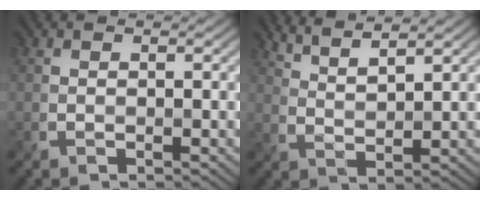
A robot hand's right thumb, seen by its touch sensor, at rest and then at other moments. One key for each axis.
{"total": 4.9, "fx": 4.0, "fy": 0.7, "fz": 2.7, "tx": -0.045, "ty": 0.001, "tz": 0.077}